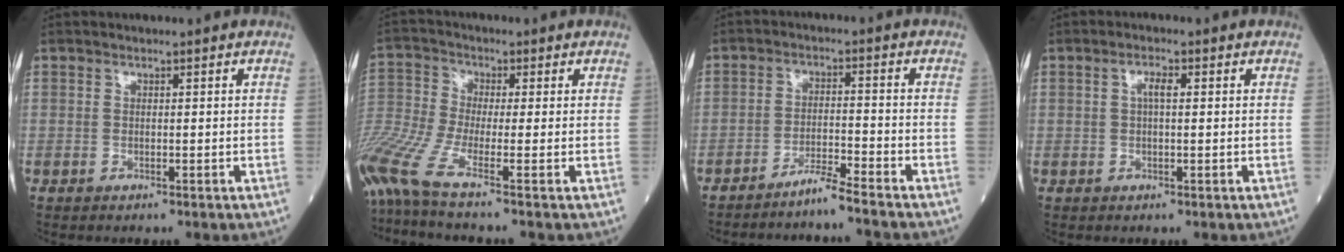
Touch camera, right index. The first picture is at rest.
{"total": 14.6, "force": [-10.6, -0.2, 10.1], "torque": [-0.267, -0.016, -0.211]}
{"total": 4.2, "force": [-3.8, -1.3, 1.2], "torque": [-0.023, -0.017, -0.073]}
{"total": 2.1, "force": [0.4, 0.5, 2.0], "torque": [-0.039, 0.004, 0.007]}